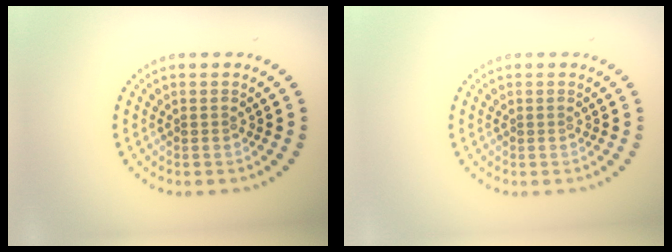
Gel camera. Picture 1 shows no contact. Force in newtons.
{"total": 0.0}